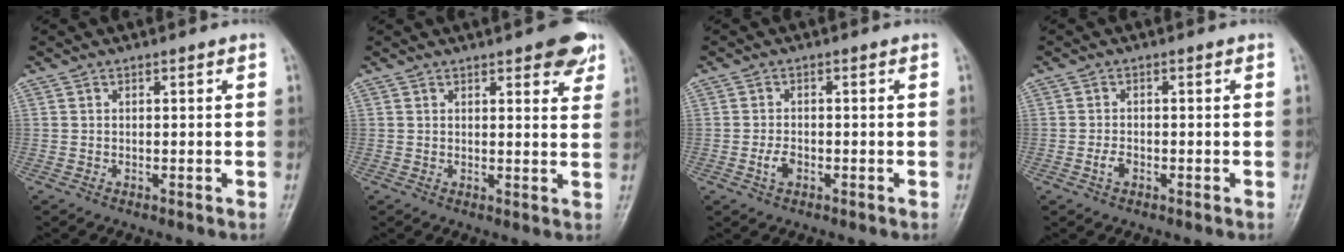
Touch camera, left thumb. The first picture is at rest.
{"total": 6.9, "force": [4.2, 2.5, 4.9], "torque": [-0.036, -0.017, 0.048]}
{"total": 2.6, "force": [-1.1, 1.6, 1.8], "torque": [-0.033, 0.005, -0.021]}
{"total": 1.9, "force": [-0.8, 1.2, 1.2], "torque": [-0.023, 0.004, -0.017]}